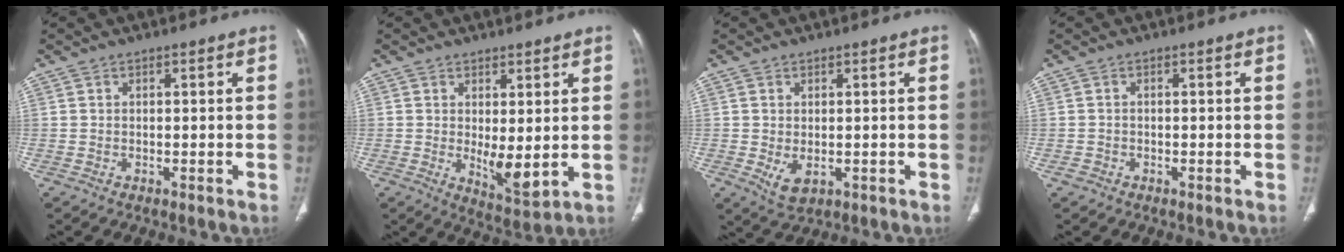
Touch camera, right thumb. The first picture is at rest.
{"total": 6.3, "force": [0.3, 2.3, 5.9], "torque": [-0.086, -0.023, 0.016]}
{"total": 3.7, "force": [-0.6, 2.3, 2.8], "torque": [-0.050, -0.007, 0.003]}
{"total": 1.1, "force": [-0.6, 0.9, 0.2], "torque": [-0.004, 0.004, -0.013]}